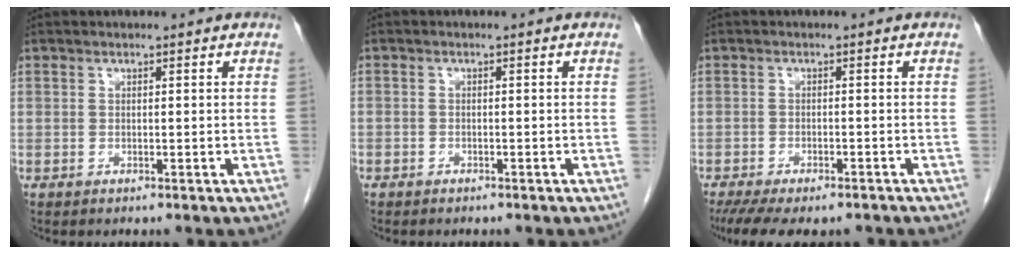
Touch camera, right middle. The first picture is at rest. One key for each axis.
{"total": 1.0, "fx": -0.8, "fy": 0.7, "fz": 0.1, "tx": -0.007, "ty": 0.002, "tz": -0.013}
{"total": 11.5, "fx": -9.1, "fy": 4.0, "fz": 5.8, "tx": -0.106, "ty": -0.010, "tz": -0.126}